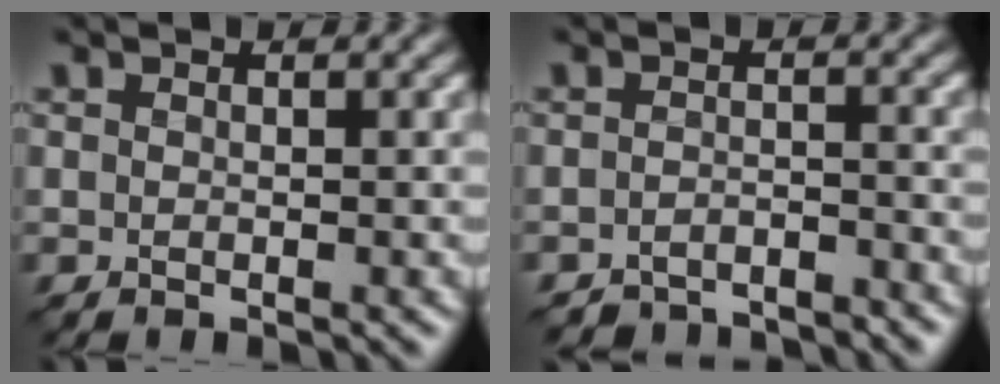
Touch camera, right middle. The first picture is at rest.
{"total": 3.8, "force": [-3.8, 0.2, -0.2], "torque": [0.003, 0.000, -0.064]}